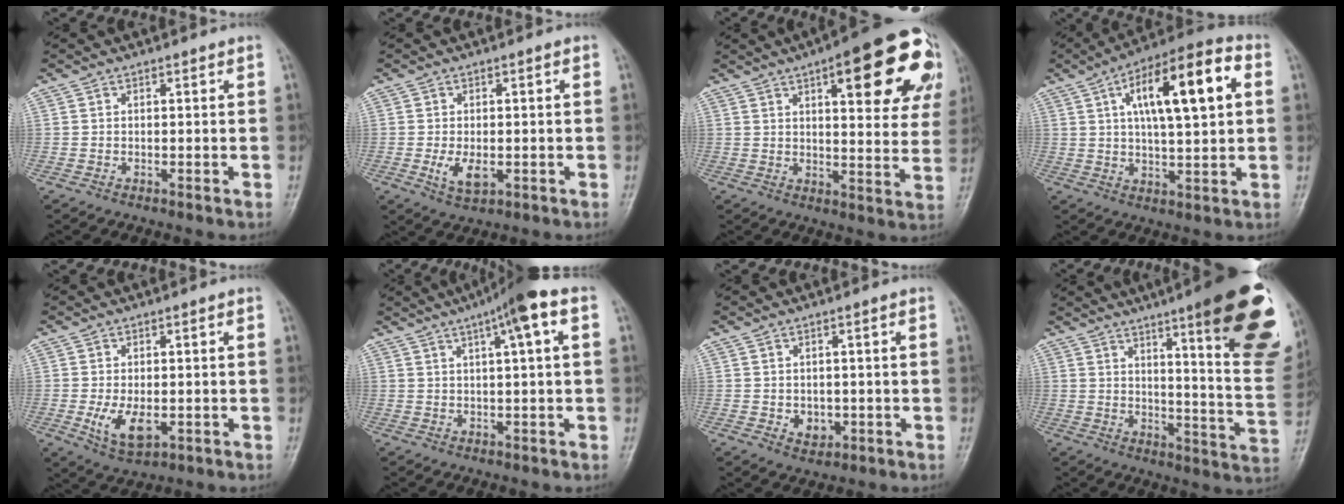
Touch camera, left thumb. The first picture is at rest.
{"total": 5.1, "force": [-1.1, 2.6, 4.3], "torque": [-0.077, 0.001, -0.015]}
{"total": 22.4, "force": [9.5, 7.4, 18.9], "torque": [-0.214, -0.010, 0.119]}
{"total": 17.5, "force": [4.7, 5.9, 15.8], "torque": [-0.240, 0.019, 0.066]}
{"total": 7.4, "force": [-1.7, 3.8, 6.1], "torque": [-0.107, -0.003, -0.021]}
{"total": 8.9, "force": [3.6, 1.1, 8.1], "torque": [-0.131, 0.024, 0.049]}
{"total": 4.5, "force": [-1.0, 3.4, 2.7], "torque": [-0.024, 0.008, -0.004]}
{"total": 24.4, "force": [13.3, 4.2, 20.1], "torque": [-0.228, -0.063, 0.175]}